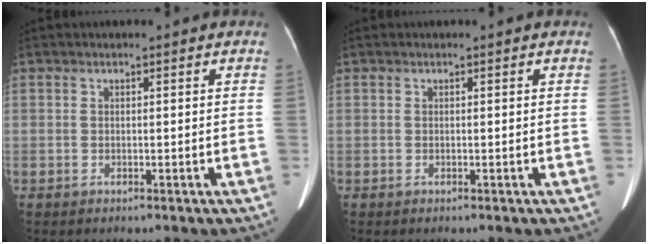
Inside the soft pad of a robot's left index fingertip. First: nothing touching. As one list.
[{"total": 0.0}]